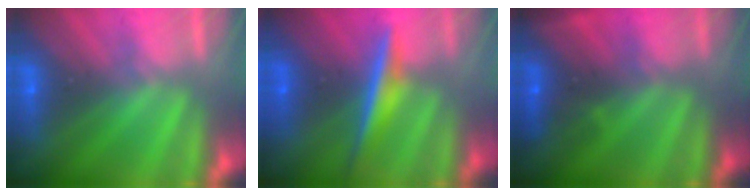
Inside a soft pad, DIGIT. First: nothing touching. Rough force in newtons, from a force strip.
{"total": 4.2}
{"total": 2.7}